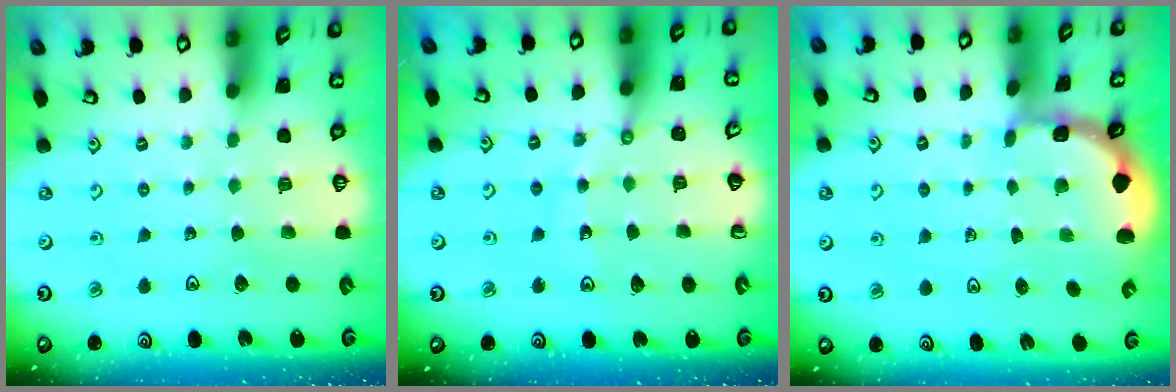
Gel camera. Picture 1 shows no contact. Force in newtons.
{"total": 10.2, "press": 10.1, "slide": 1.3}
{"total": 1.3, "press": 1.3, "slide": 0.3}